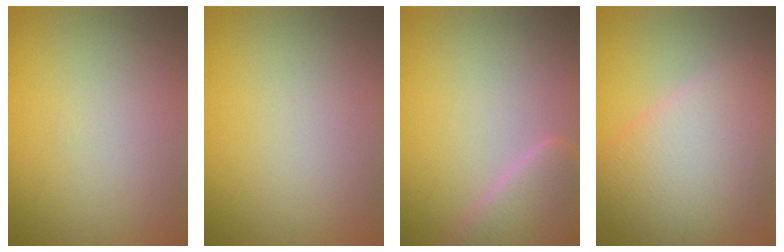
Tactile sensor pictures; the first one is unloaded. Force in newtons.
{"total": 0.0}
{"total": 4.8, "press": 4.8, "slide": 0.5}
{"total": 8.1, "press": 8.1, "slide": 0.3}